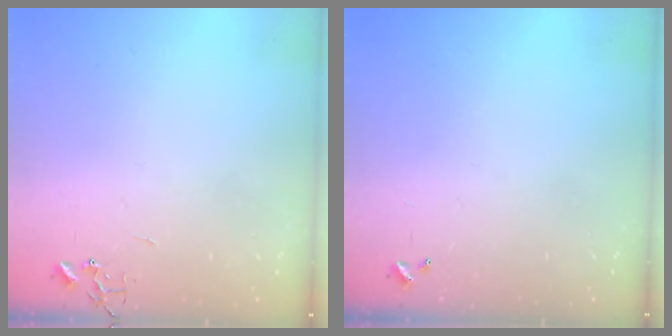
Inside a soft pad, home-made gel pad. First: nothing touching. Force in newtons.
{"total": 0.0}